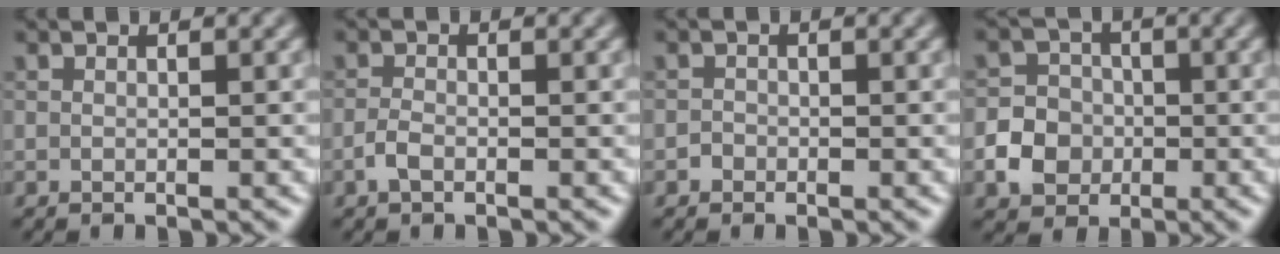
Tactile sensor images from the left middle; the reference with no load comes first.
{"total": 1.3, "force": [-0.8, 0.5, 0.9], "torque": [-0.022, 0.002, -0.018]}
{"total": 0.7, "force": [-0.4, 0.5, 0.0], "torque": [0.002, -0.001, -0.008]}
{"total": 3.8, "force": [-1.1, 3.4, 1.3], "torque": [-0.013, 0.004, -0.031]}